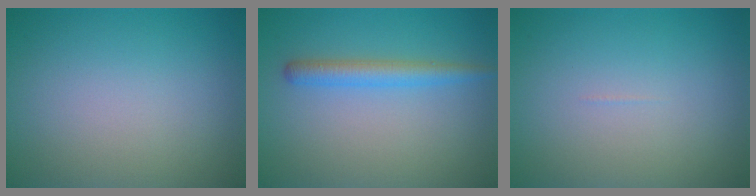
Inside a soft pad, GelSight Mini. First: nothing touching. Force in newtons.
{"total": 2.6, "press": 2.6, "slide": 0.1}
{"total": 0.0}